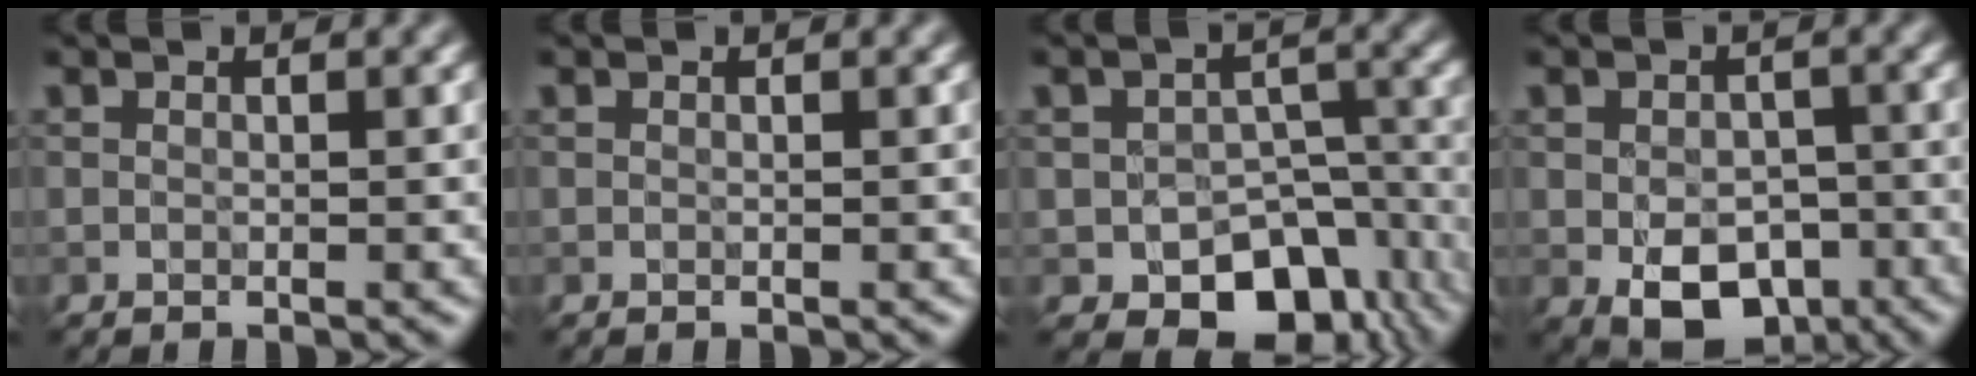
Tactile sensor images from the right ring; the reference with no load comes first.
{"total": 0.0}
{"total": 9.3, "force": [-3.9, 6.3, 5.6], "torque": [-0.069, -0.024, -0.040]}
{"total": 6.8, "force": [-2.3, 4.4, 4.6], "torque": [-0.082, -0.012, -0.030]}